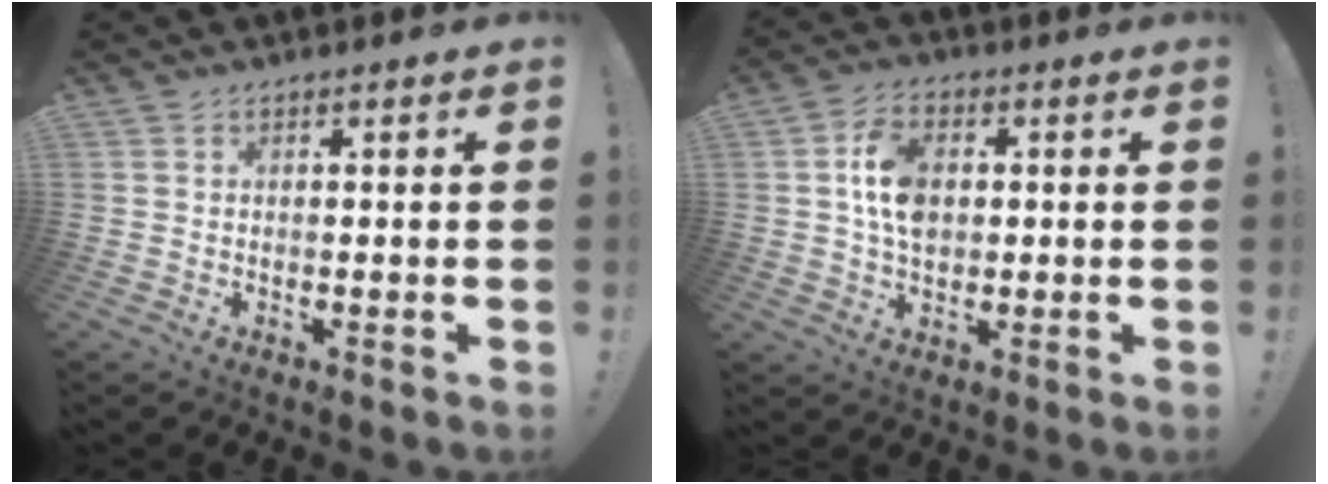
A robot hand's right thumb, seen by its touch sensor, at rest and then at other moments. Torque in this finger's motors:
{"motor_torque": [0.84, 1.86, 0.59, -0.45, 0.08]}